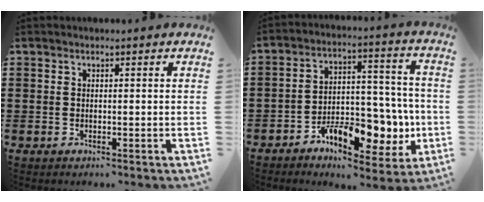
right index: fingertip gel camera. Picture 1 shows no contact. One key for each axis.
{"total": 10.3, "fx": -4.8, "fy": 5.9, "fz": 7.0, "tx": -0.100, "ty": 0.019, "tz": -0.079}